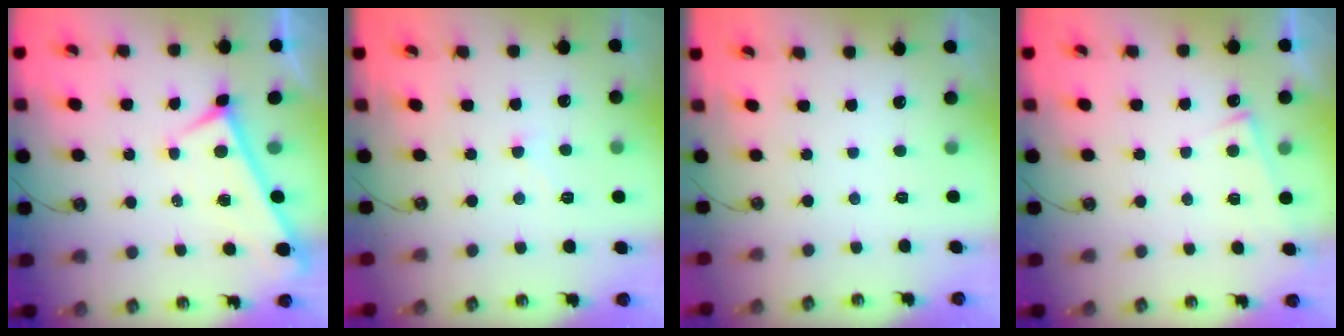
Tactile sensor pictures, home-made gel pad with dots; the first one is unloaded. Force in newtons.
{"total": 1.6, "press": 1.5, "slide": 0.5}
{"total": 0.0}
{"total": 6.4, "press": 6.4, "slide": 0.5}